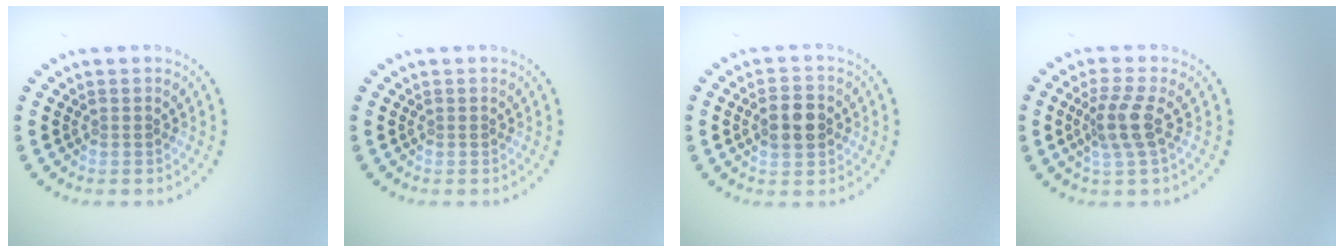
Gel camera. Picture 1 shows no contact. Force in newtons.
{"total": 0.0}
{"total": 3.6, "press": 3.6, "slide": 0.1}
{"total": 2.9, "press": 2.2, "slide": 1.9}